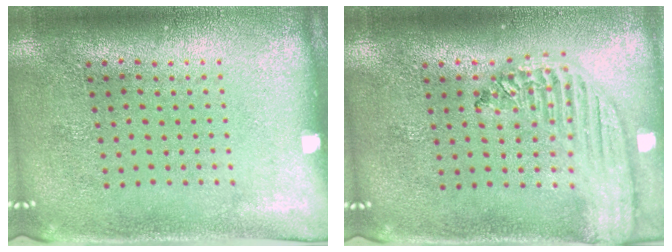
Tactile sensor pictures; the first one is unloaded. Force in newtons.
{"total": 2.2, "press": 1.9, "slide": 1.1}